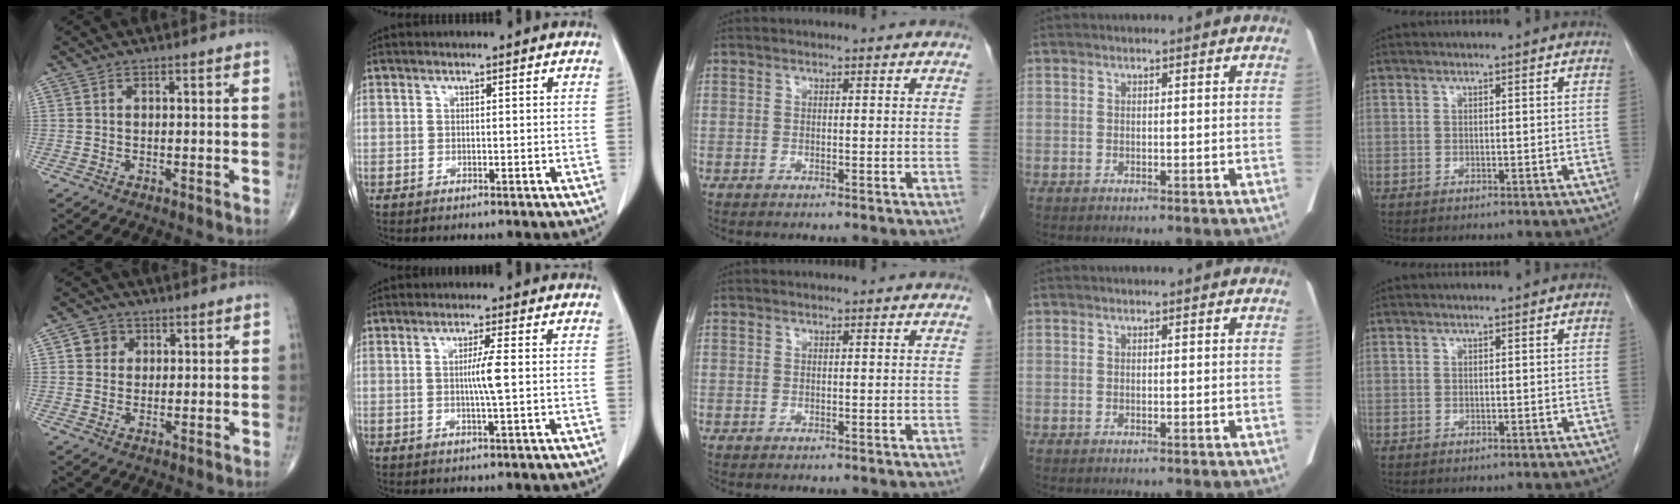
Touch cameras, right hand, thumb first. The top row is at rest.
{"thumb": {"total": 4.1, "force": [1.3, 3.7, 1.1], "torque": [0.003, 0.000, 0.016]}, "index": {"total": 3.5, "force": [0.0, -0.6, 3.4], "torque": [-0.064, -0.004, -0.001]}}